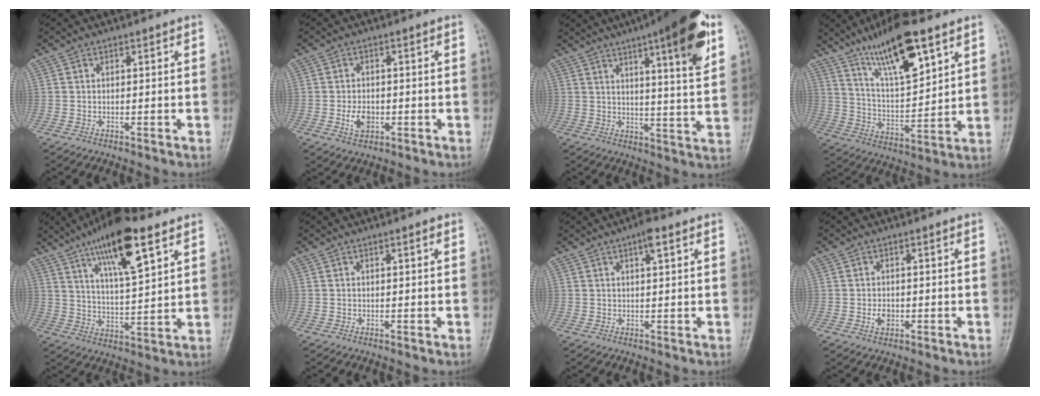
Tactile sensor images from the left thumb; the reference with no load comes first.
{"total": 4.1, "force": [-1.0, 2.8, 2.8], "torque": [-0.043, 0.001, -0.015]}
{"total": 16.8, "force": [8.5, 2.8, 14.2], "torque": [-0.185, -0.029, 0.117]}
{"total": 15.6, "force": [9.6, 4.4, 11.5], "torque": [-0.181, -0.047, 0.179]}
{"total": 15.4, "force": [8.7, 4.2, 12.0], "torque": [-0.184, -0.032, 0.149]}
{"total": 0.7, "force": [0.3, 0.1, 0.6], "torque": [-0.011, 0.001, 0.003]}
{"total": 3.2, "force": [1.6, 0.8, 2.7], "torque": [-0.041, 0.001, 0.024]}
{"total": 2.4, "force": [-0.6, 1.8, 1.5], "torque": [-0.020, 0.002, -0.008]}